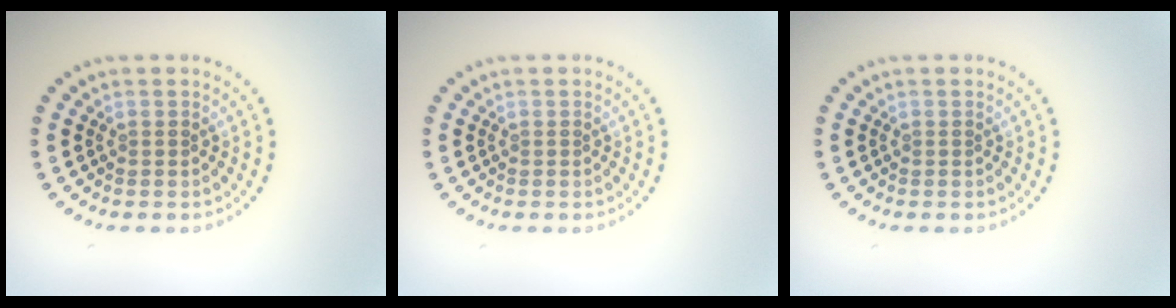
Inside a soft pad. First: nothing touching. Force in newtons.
{"total": 0.0}
{"total": 0.0}